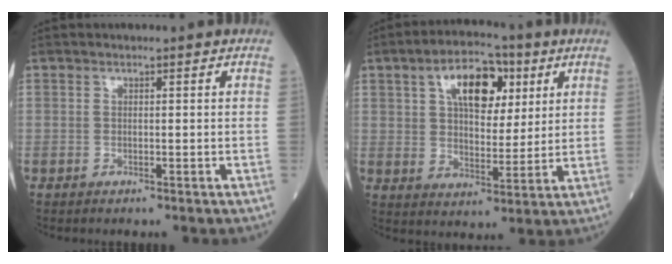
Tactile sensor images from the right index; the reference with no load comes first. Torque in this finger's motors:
{"motor_torque": [1.12, 1.02, 0.18, 0.06]}